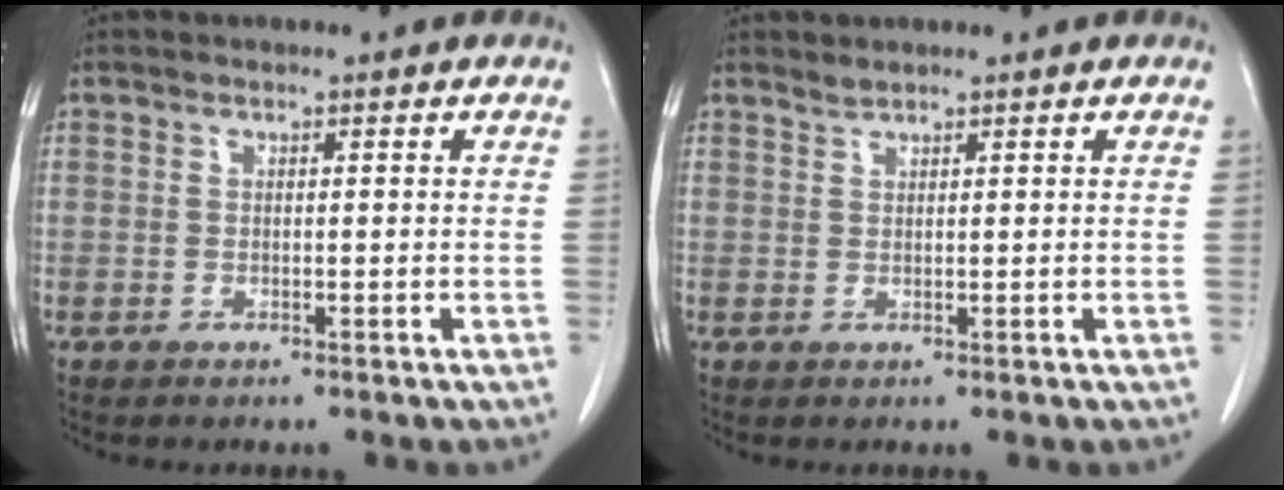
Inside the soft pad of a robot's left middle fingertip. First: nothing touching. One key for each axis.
{"total": 0.8, "fx": 0.8, "fy": -0.1, "fz": 0.0, "tx": -0.006, "ty": 0.000, "tz": 0.018}